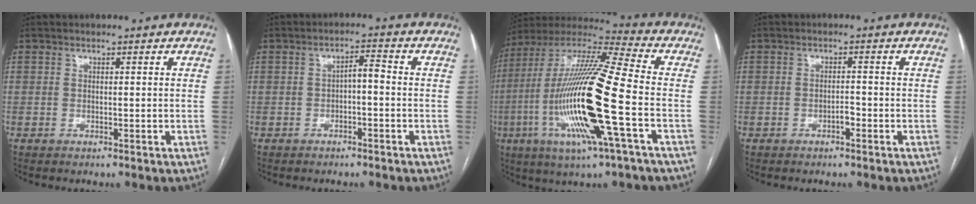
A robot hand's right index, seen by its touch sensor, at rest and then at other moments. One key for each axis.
{"total": 2.7, "fx": -0.6, "fy": 0.8, "fz": 2.5, "tx": -0.040, "ty": 0.012, "tz": -0.009}
{"total": 22.2, "fx": -5.4, "fy": 1.3, "fz": 21.5, "tx": -0.455, "ty": -0.023, "tz": -0.108}
{"total": 1.4, "fx": -0.8, "fy": 0.5, "fz": 1.0, "tx": -0.015, "ty": 0.003, "tz": -0.013}